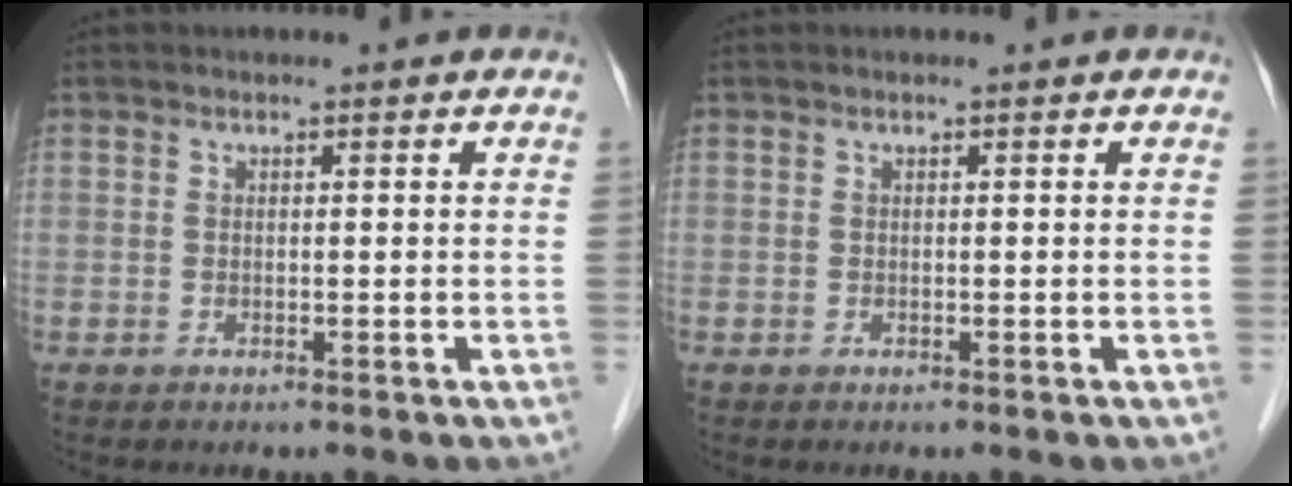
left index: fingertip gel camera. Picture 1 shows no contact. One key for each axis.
{"total": 0.0}